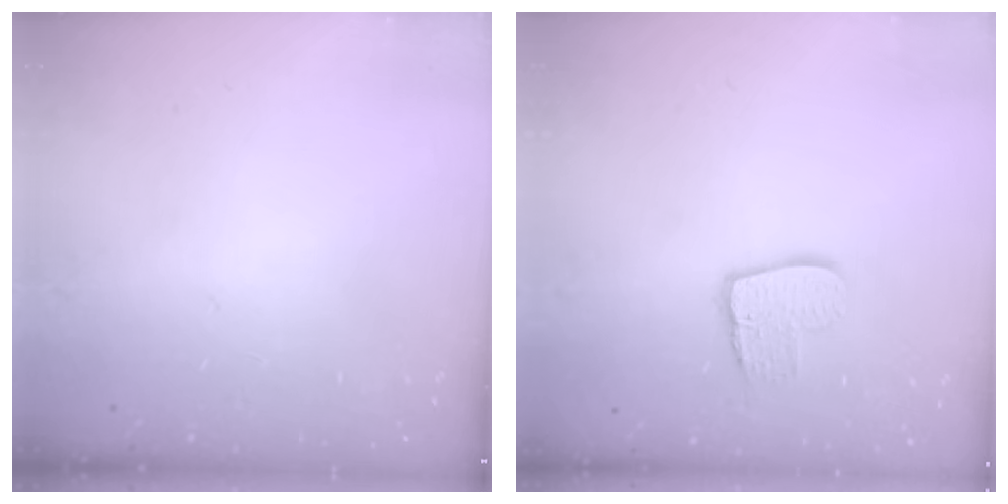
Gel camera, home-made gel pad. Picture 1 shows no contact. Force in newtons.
{"total": 9.8, "press": 9.8, "slide": 0.9}